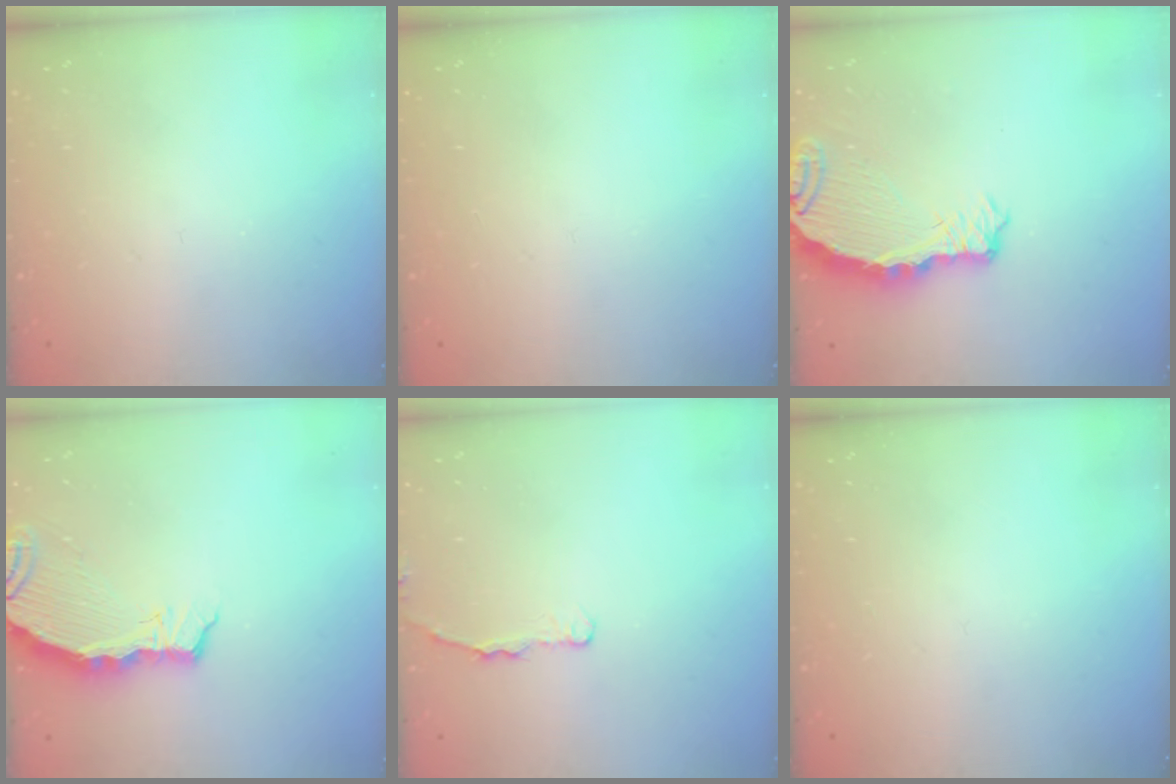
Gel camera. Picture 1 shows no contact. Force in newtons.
{"total": 0.0}
{"total": 8.0, "press": 7.9, "slide": 1.0}
{"total": 6.4, "press": 6.3, "slide": 1.4}
{"total": 2.3, "press": 2.3, "slide": 0.4}
{"total": 0.0}